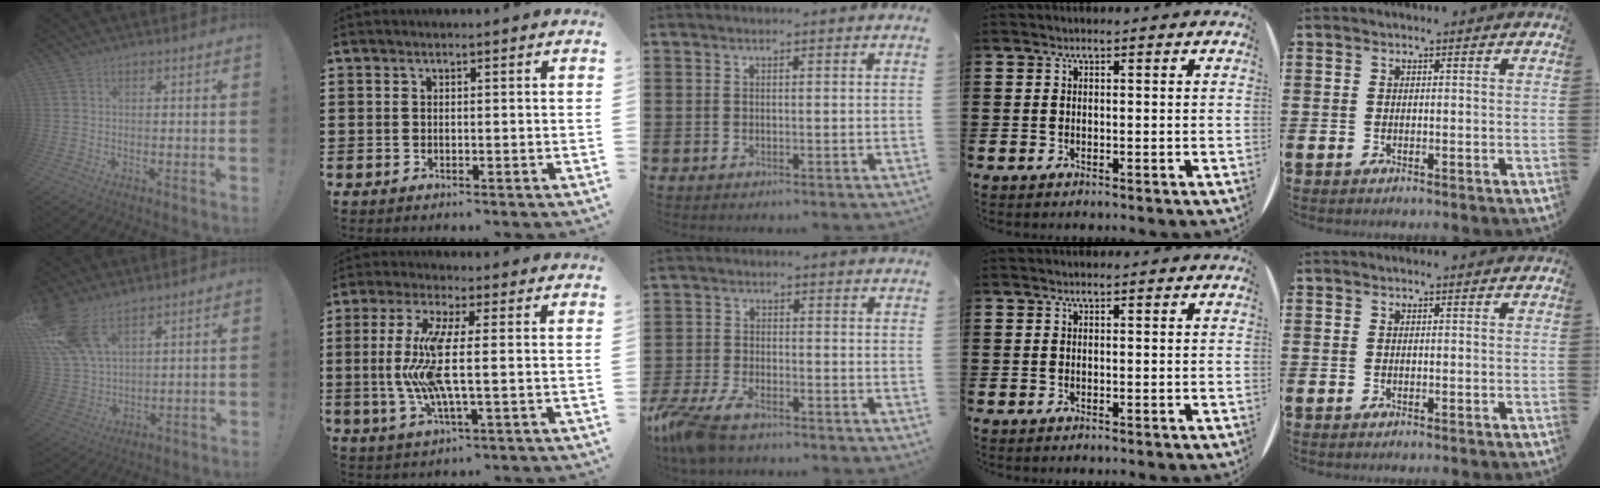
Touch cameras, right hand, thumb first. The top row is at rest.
{"thumb": {"total": 15.7, "force": [10.4, 7.9, 8.6], "torque": [-0.174, -0.045, 0.199]}, "index": {"total": 9.7, "force": [-0.2, 1.6, 9.5], "torque": [-0.220, -0.025, -0.015]}, "middle": {"total": 5.7, "force": [-4.4, 1.5, 3.3], "torque": [-0.097, -0.011, -0.094]}}